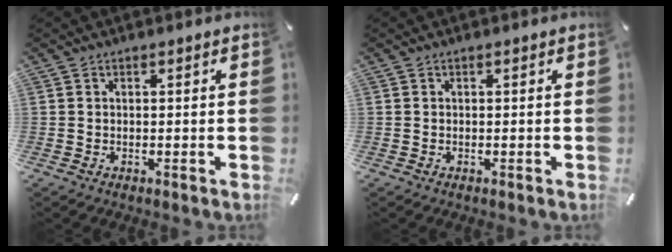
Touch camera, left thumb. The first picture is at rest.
{"total": 0.0}